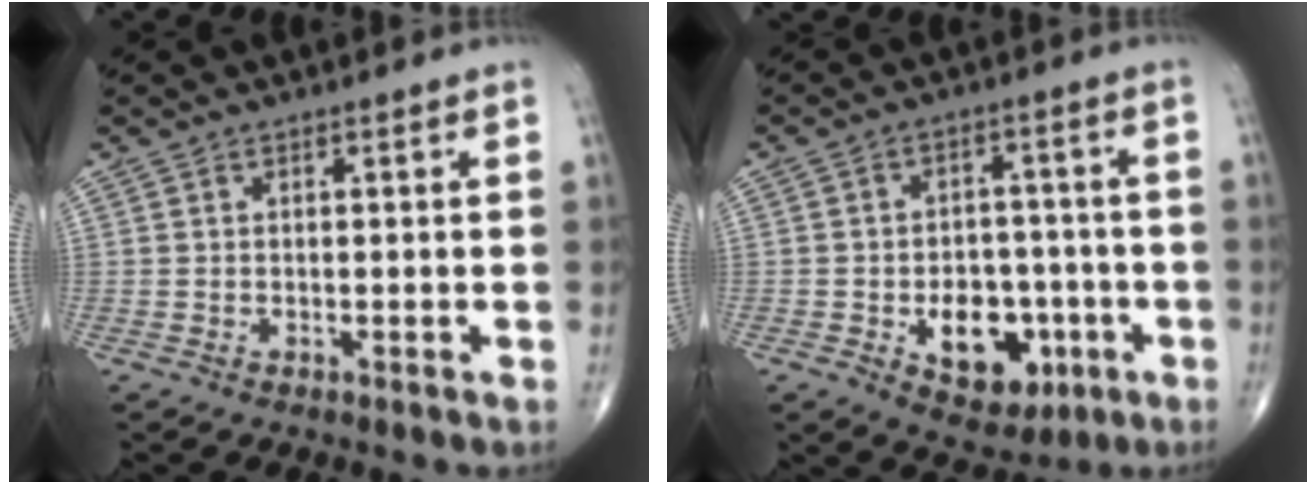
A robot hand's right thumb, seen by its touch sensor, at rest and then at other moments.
{"total": 12.1, "force": [-4.0, 8.1, 8.0], "torque": [-0.068, 0.027, -0.044]}